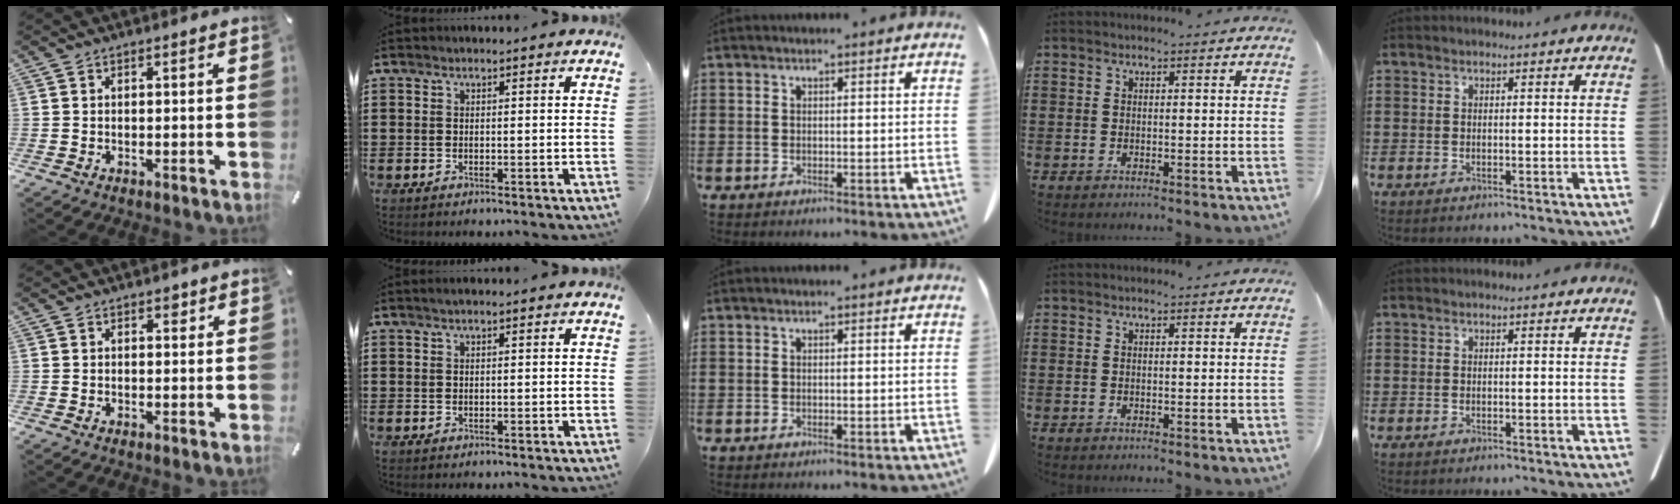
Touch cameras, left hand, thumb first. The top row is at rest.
{"thumb": {"total": 1.4, "force": [0.7, 1.0, 0.7], "torque": [0.001, -0.002, 0.008]}, "index": {"total": 0.5, "force": [0.1, 0.0, 0.5], "torque": [-0.007, -0.001, 0.002]}}